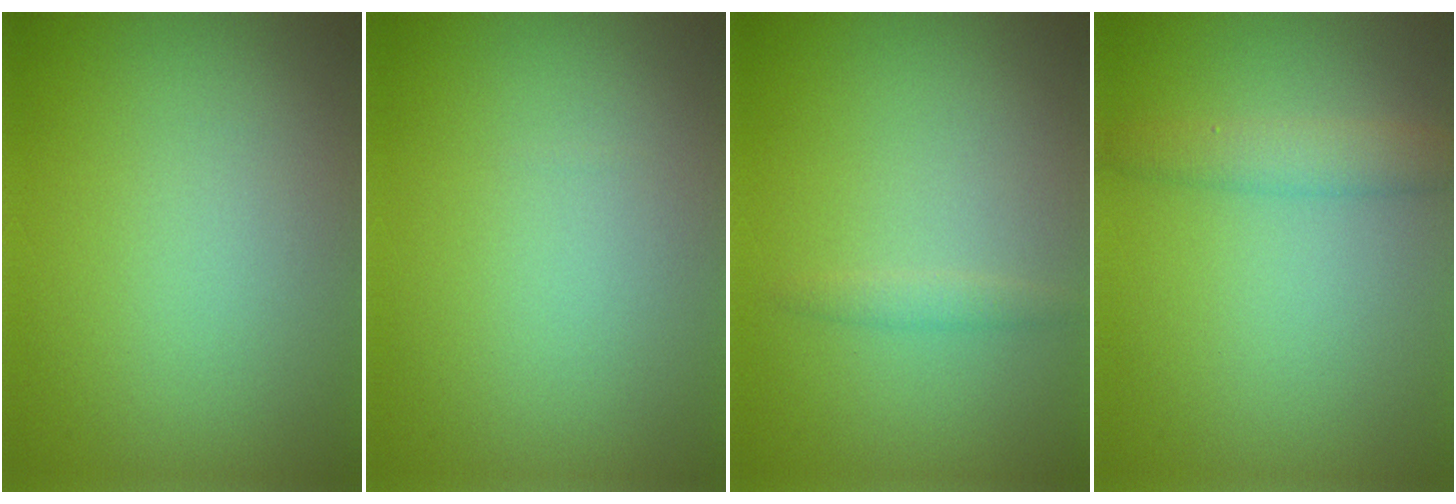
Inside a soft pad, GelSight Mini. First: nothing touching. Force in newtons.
{"total": 0.0}
{"total": 1.0, "press": 1.0, "slide": 0.0}
{"total": 2.6, "press": 2.6, "slide": 0.0}